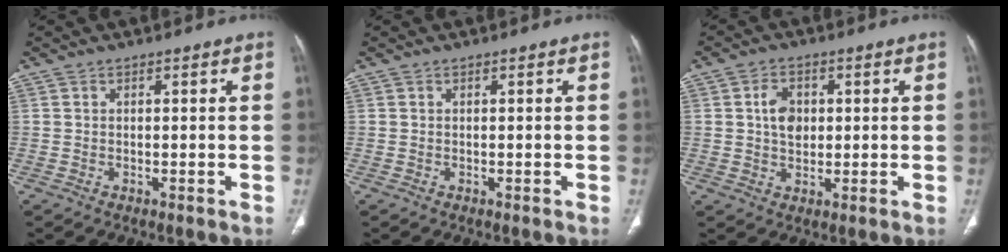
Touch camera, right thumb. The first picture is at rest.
{"total": 0.0}
{"total": 5.4, "force": [0.8, 3.9, 3.5], "torque": [-0.047, -0.001, 0.012]}